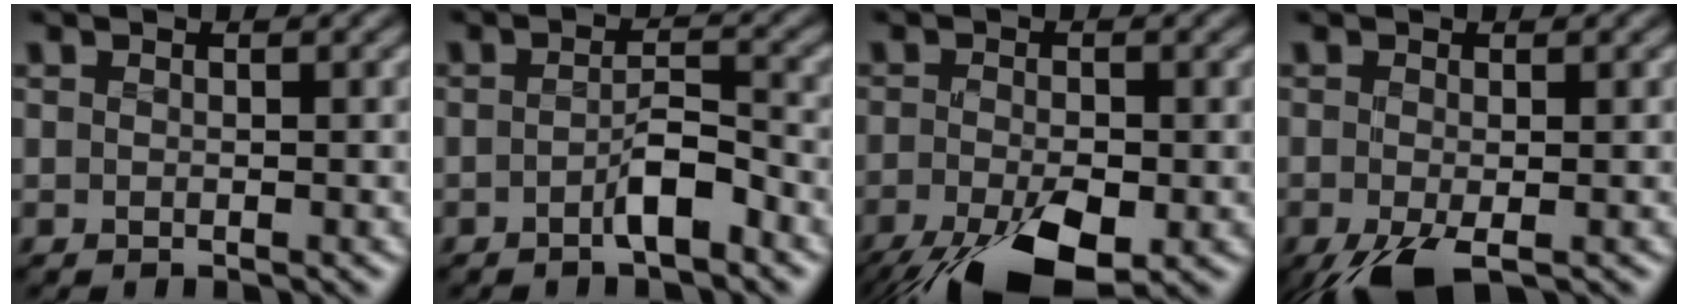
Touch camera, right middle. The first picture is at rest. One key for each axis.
{"total": 3.0, "fx": -1.6, "fy": 0.7, "fz": 2.4, "tx": -0.045, "ty": 0.002, "tz": -0.031}
{"total": 8.9, "fx": -5.1, "fy": 3.3, "fz": 6.5, "tx": -0.133, "ty": -0.033, "tz": -0.085}
{"total": 3.8, "fx": -2.2, "fy": 1.3, "fz": 2.9, "tx": -0.060, "ty": -0.009, "tz": -0.039}